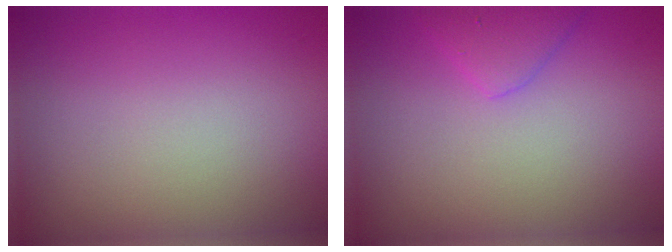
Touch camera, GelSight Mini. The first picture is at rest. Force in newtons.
{"total": 2.2, "press": 2.2, "slide": 0.2}